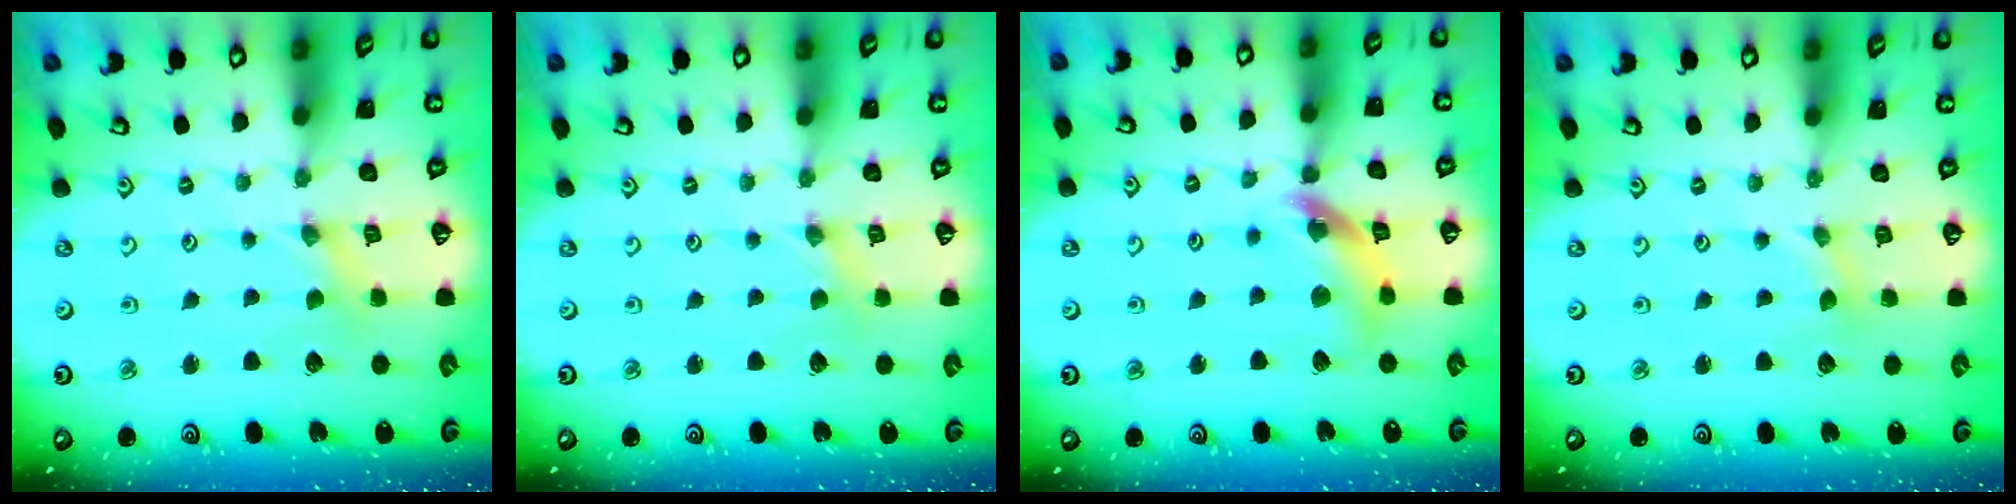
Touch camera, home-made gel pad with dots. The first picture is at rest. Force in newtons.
{"total": 0.0}
{"total": 13.3, "press": 13.2, "slide": 1.6}
{"total": 0.7, "press": 0.7, "slide": 0.1}